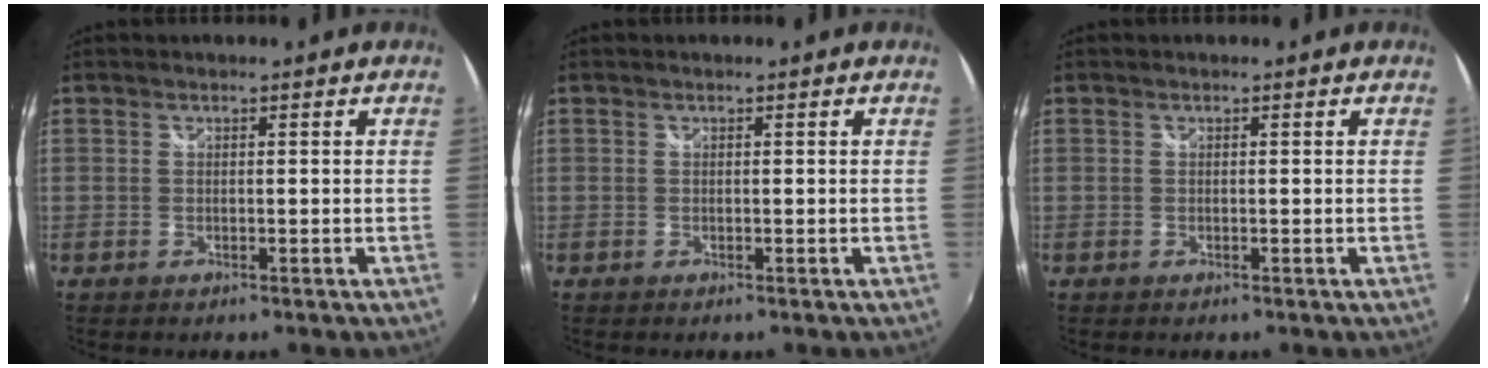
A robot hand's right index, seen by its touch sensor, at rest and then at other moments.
{"total": 0.0}
{"total": 0.0}